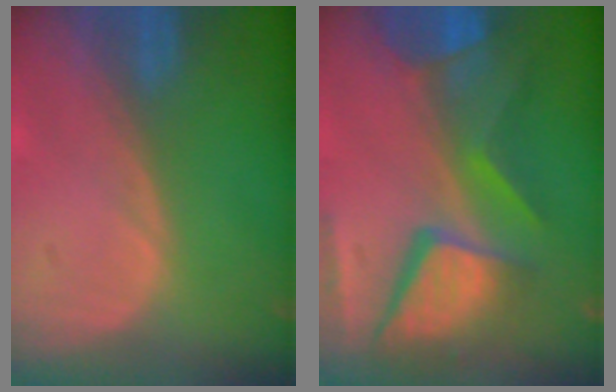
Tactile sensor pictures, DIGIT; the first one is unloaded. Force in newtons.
{"total": 12.1, "press": 9.9, "slide": 6.9}